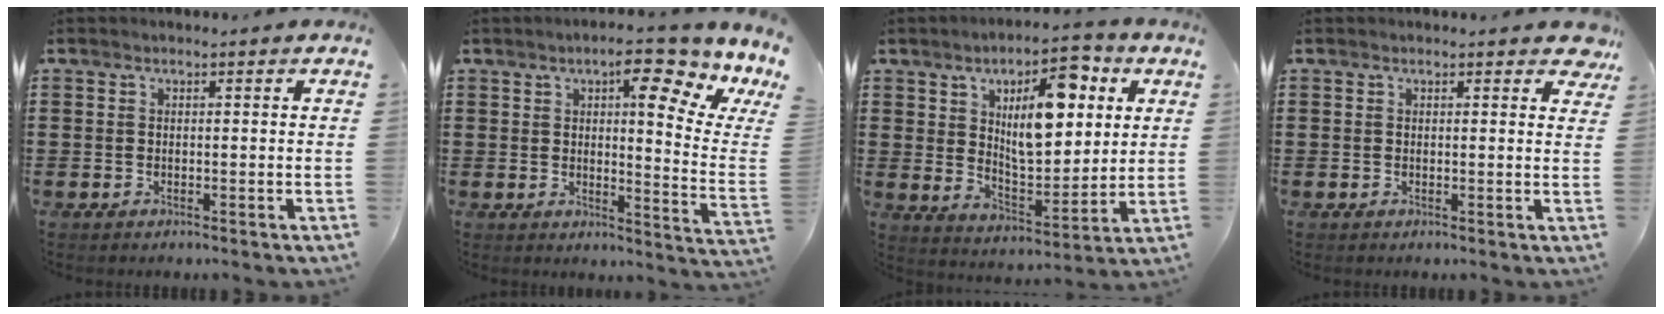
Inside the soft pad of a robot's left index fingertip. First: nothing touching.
{"total": 10.3, "force": [6.9, 1.4, 7.5], "torque": [-0.112, -0.044, 0.104]}
{"total": 12.1, "force": [5.3, 5.3, 9.5], "torque": [-0.144, -0.015, 0.087]}
{"total": 1.3, "force": [1.1, 0.4, 0.6], "torque": [0.000, -0.001, 0.017]}